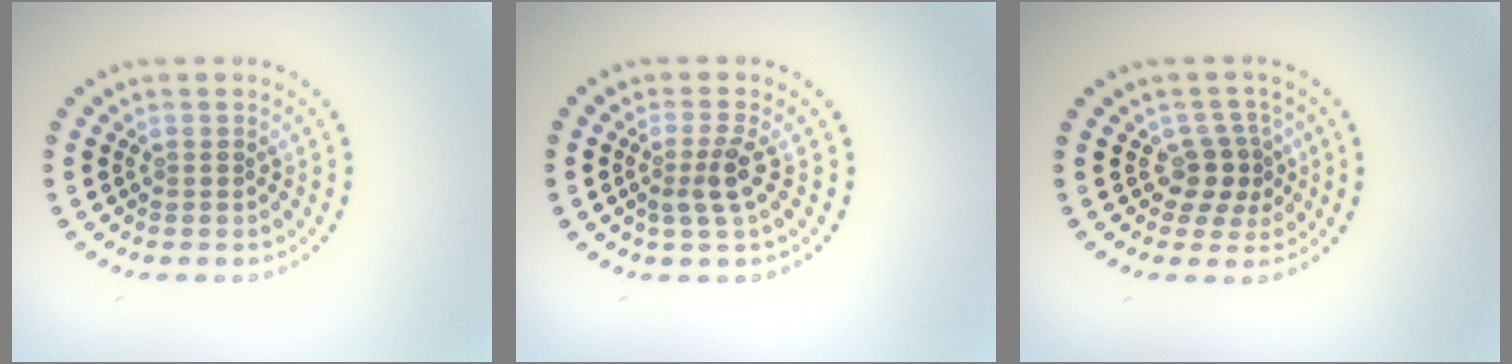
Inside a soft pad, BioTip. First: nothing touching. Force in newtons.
{"total": 2.3, "press": 1.8, "slide": 1.5}
{"total": 2.6, "press": 2.1, "slide": 1.5}